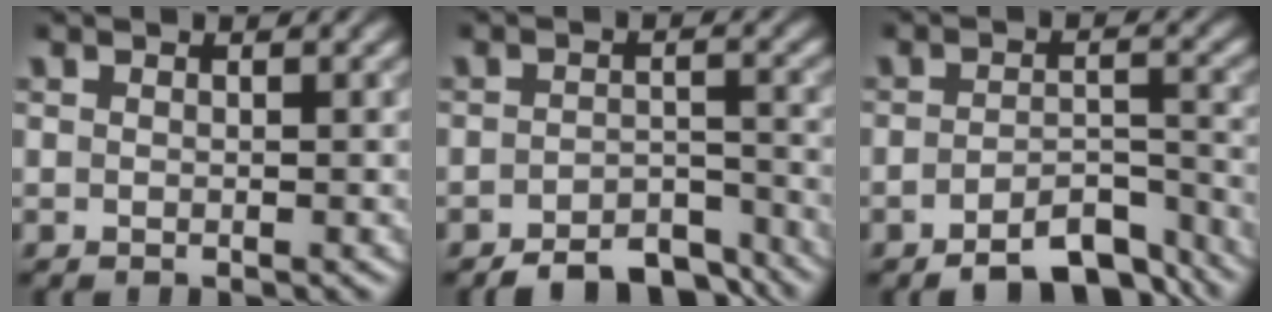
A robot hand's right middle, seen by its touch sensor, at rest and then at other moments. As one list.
[{"total": 5.4, "force": [-4.5, 2.0, 2.2], "torque": [-0.026, -0.005, -0.061]}, {"total": 6.2, "force": [-4.7, 2.0, 3.5], "torque": [-0.051, -0.001, -0.069]}]